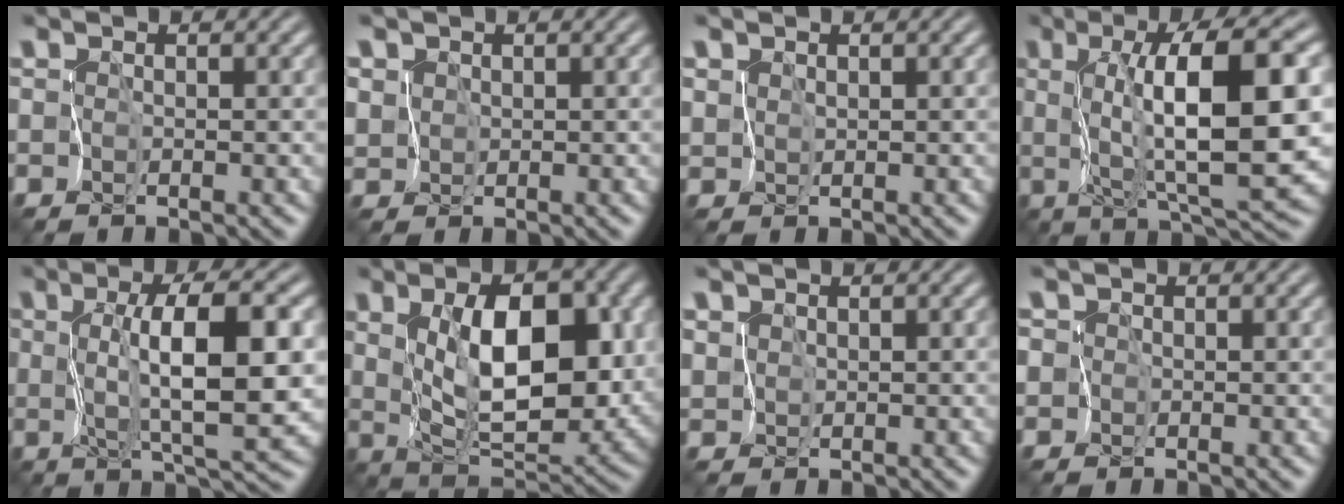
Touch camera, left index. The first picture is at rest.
{"total": 4.3, "force": [2.1, 3.5, 1.4], "torque": [-0.033, 0.031, 0.021]}
{"total": 1.9, "force": [1.2, 1.4, 0.6], "torque": [-0.005, 0.017, 0.014]}
{"total": 10.8, "force": [1.9, 2.1, 10.4], "torque": [-0.144, 0.013, 0.036]}
{"total": 7.8, "force": [1.2, 1.9, 7.4], "torque": [-0.124, 0.003, 0.027]}
{"total": 9.0, "force": [2.0, 4.4, 7.5], "torque": [-0.130, -0.009, 0.048]}
{"total": 3.1, "force": [1.4, 2.5, 1.0], "torque": [-0.015, 0.024, 0.010]}
{"total": 2.7, "force": [-0.1, 2.5, 0.9], "torque": [-0.004, 0.022, -0.034]}